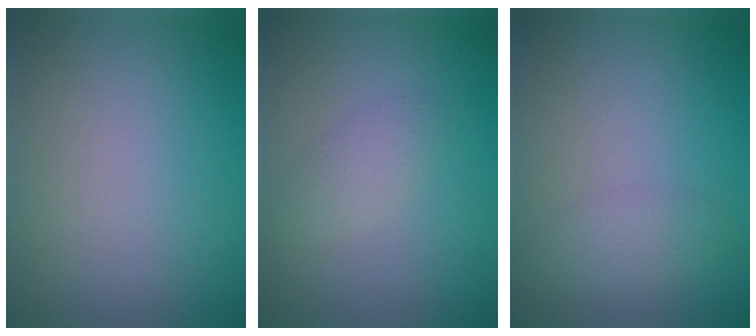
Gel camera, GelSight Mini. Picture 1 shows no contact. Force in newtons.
{"total": 1.7, "press": 1.7, "slide": 0.1}
{"total": 1.8, "press": 1.8, "slide": 0.0}